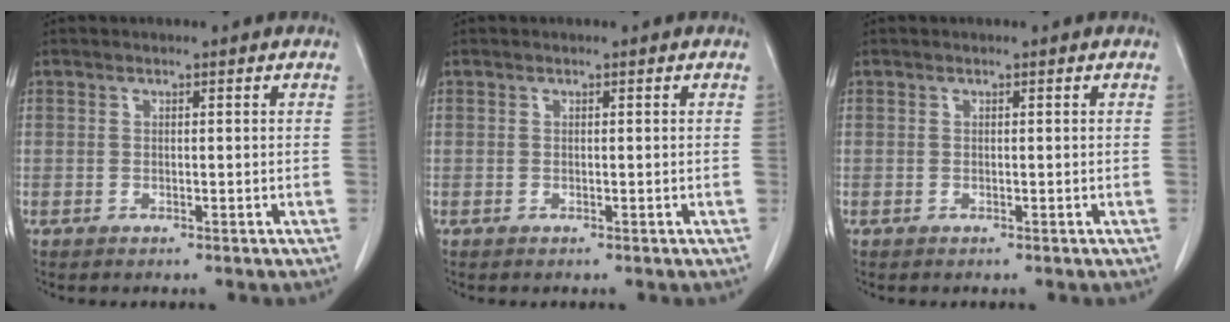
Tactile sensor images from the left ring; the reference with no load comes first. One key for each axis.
{"total": 0.0}
{"total": 0.0}